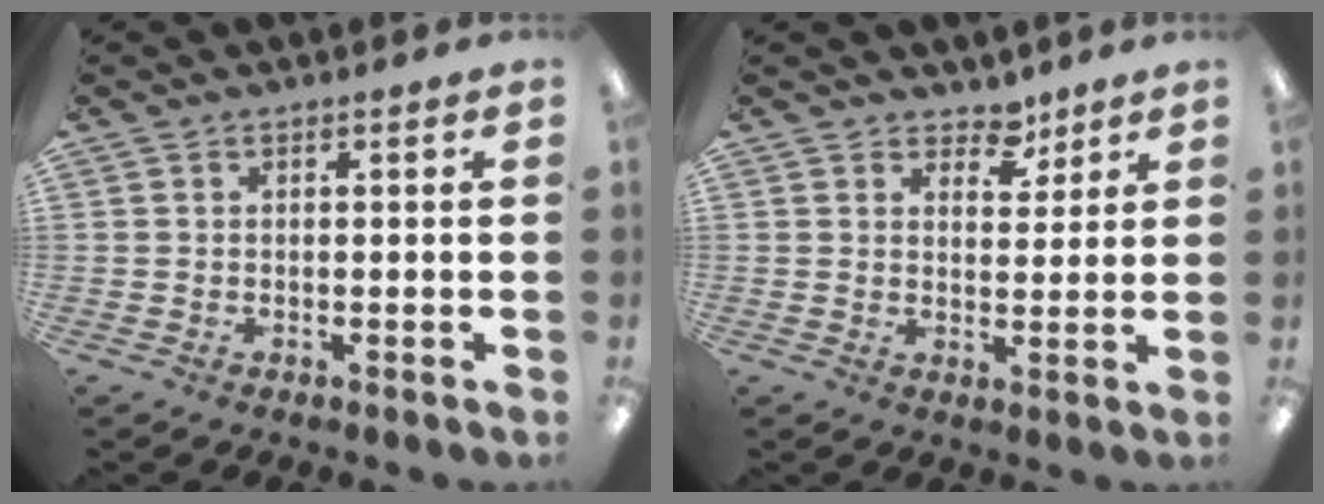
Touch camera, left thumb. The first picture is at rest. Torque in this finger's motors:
{"motor_torque": [-0.06, -0.08, -0.43, 0.05, 0.00]}